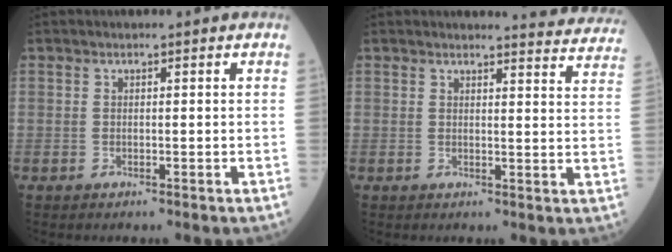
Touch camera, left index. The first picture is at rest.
{"total": 9.9, "force": [9.8, 0.4, 1.1], "torque": [0.010, -0.057, 0.080]}